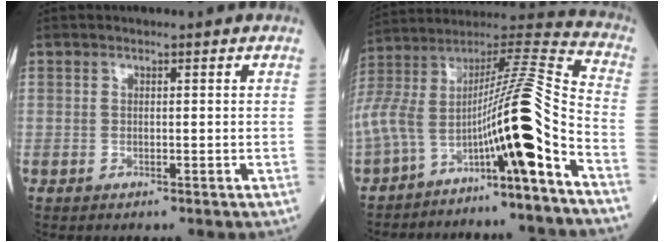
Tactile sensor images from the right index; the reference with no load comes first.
{"total": 19.2, "force": [-9.9, 0.8, 16.4], "torque": [-0.323, 0.052, -0.173]}